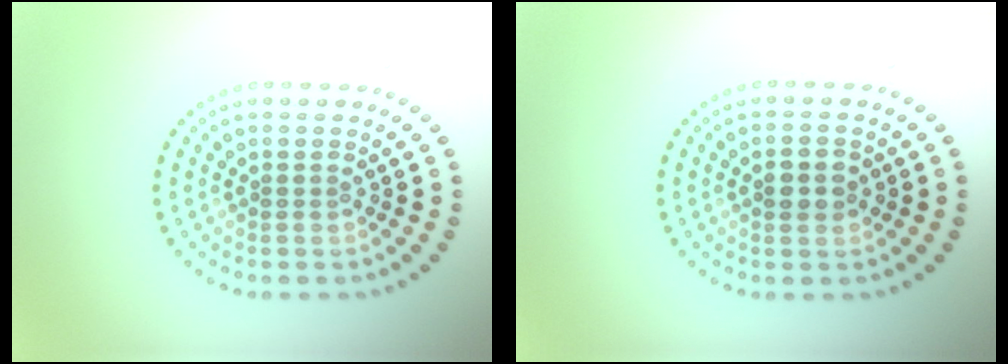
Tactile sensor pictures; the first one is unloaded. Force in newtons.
{"total": 2.4, "press": 2.4, "slide": 0.1}